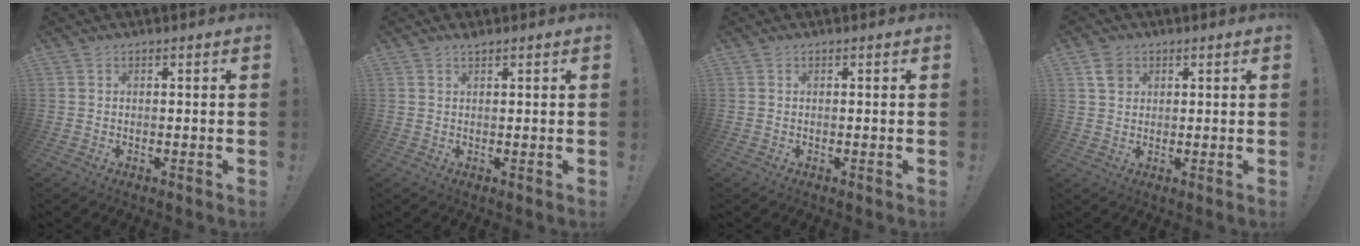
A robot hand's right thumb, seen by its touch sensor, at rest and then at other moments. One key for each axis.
{"total": 1.3, "fx": 1.2, "fy": 0.1, "fz": 0.6, "tx": -0.006, "ty": -0.004, "tz": 0.021}
{"total": 0.0}
{"total": 3.9, "fx": 2.1, "fy": 3.1, "fz": 1.2, "tx": -0.010, "ty": -0.005, "tz": 0.037}